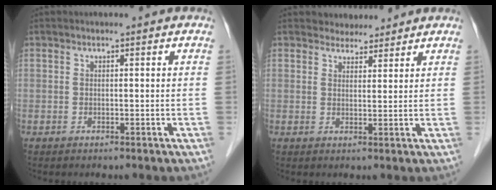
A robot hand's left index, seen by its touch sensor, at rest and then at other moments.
{"total": 3.5, "force": [3.3, 1.3, 0.1], "torque": [-0.001, 0.008, 0.048]}